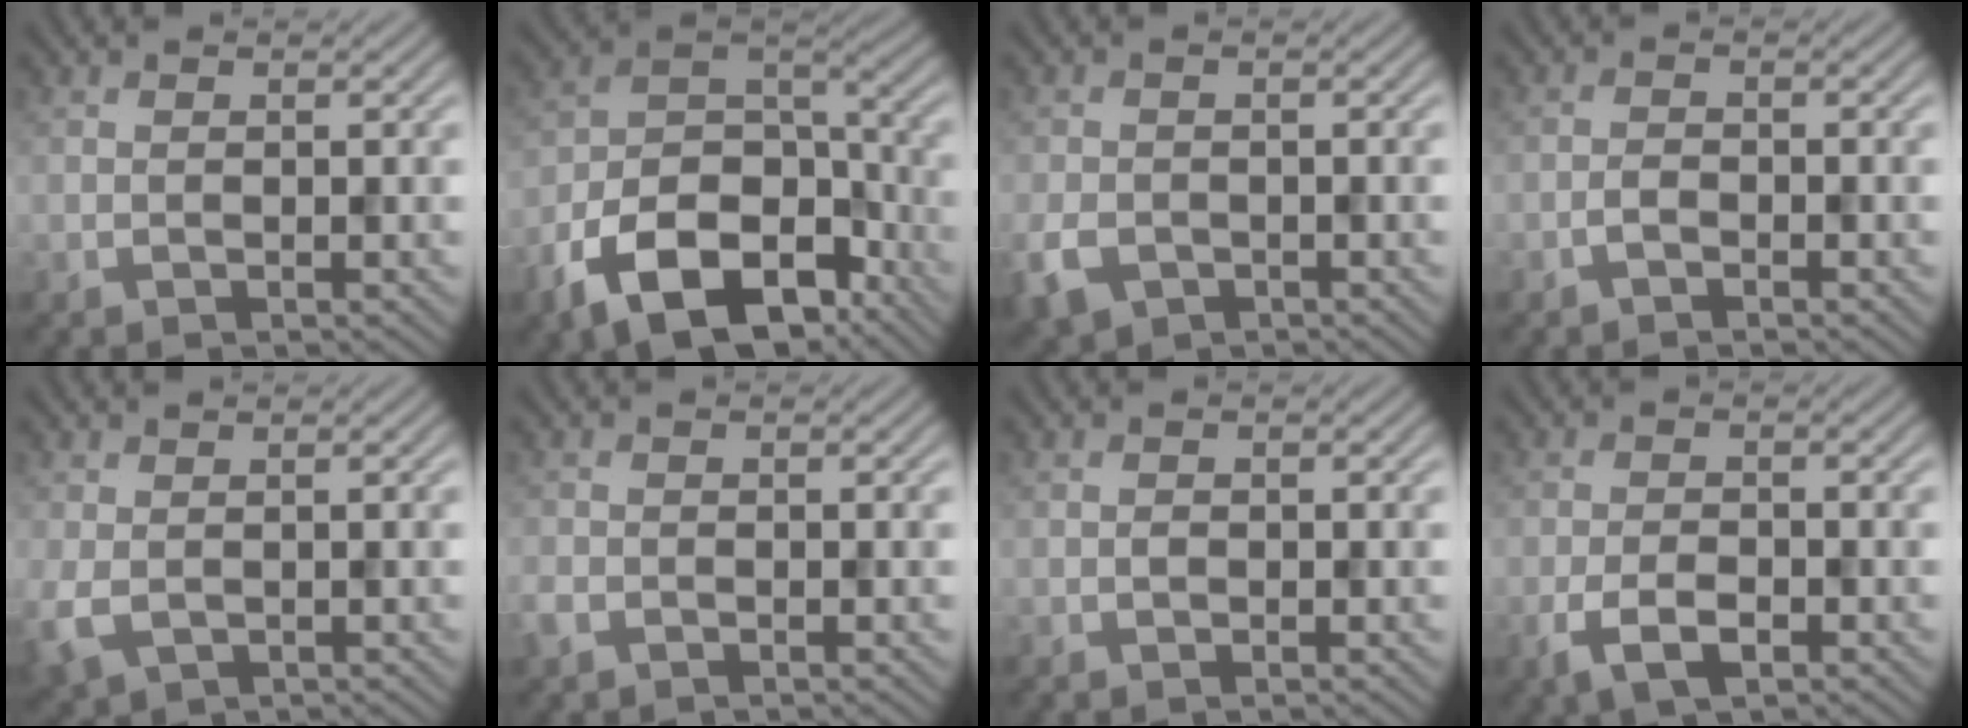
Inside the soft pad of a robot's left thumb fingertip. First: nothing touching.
{"total": 14.4, "force": [-8.4, 8.1, 8.5], "torque": [-0.184, -0.030, -0.158]}
{"total": 4.3, "force": [-2.1, 3.1, 2.2], "torque": [-0.062, -0.013, -0.045]}
{"total": 1.3, "force": [-0.9, 0.6, 0.8], "torque": [-0.015, 0.003, -0.022]}
{"total": 3.4, "force": [-0.6, 2.4, 2.3], "torque": [-0.073, -0.008, -0.015]}
{"total": 1.7, "force": [-1.0, 1.2, 0.7], "torque": [-0.023, -0.005, -0.027]}
{"total": 0.6, "force": [-0.1, 0.5, 0.3], "torque": [-0.006, -0.001, -0.005]}
{"total": 4.4, "force": [-2.2, 2.1, 3.1], "torque": [-0.065, -0.005, -0.047]}